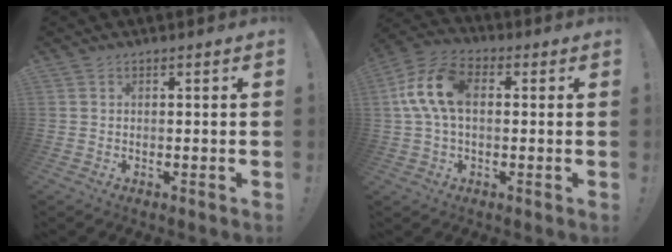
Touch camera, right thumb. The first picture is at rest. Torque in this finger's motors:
{"motor_torque": [0.06, 0.60, 1.40, 0.01, 0.12]}